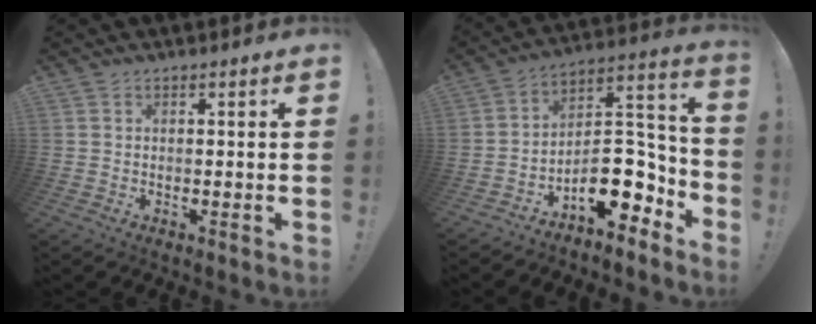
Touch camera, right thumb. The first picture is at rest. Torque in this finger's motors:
{"motor_torque": [2.48, 2.26, 1.09, -1.68, 0.51]}